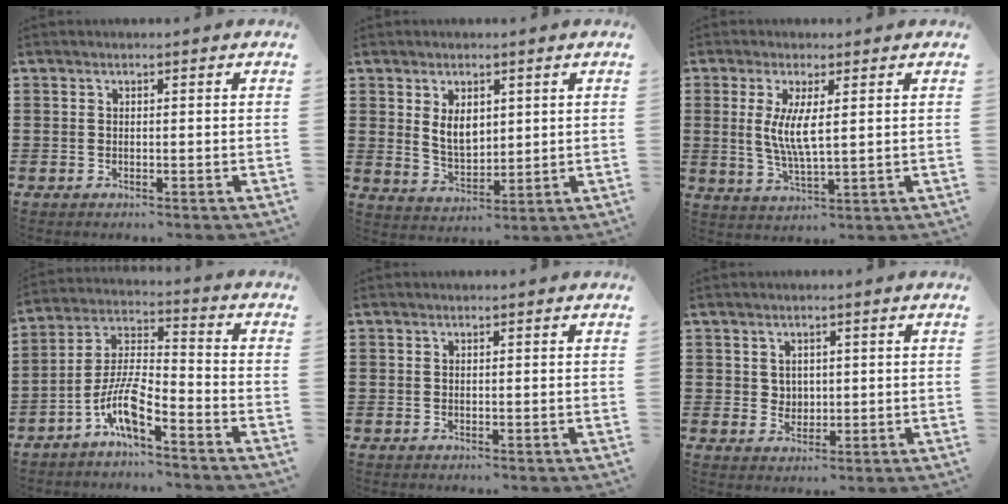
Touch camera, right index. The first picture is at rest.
{"total": 4.9, "force": [1.8, 2.9, 3.5], "torque": [-0.062, 0.001, 0.029]}
{"total": 5.7, "force": [1.0, 1.1, 5.5], "torque": [-0.109, -0.004, 0.018]}
{"total": 8.5, "force": [-5.5, 2.0, 6.2], "torque": [-0.143, -0.007, -0.110]}
{"total": 0.0}
{"total": 2.1, "force": [1.2, 1.7, 0.5], "torque": [-0.018, 0.007, 0.022]}